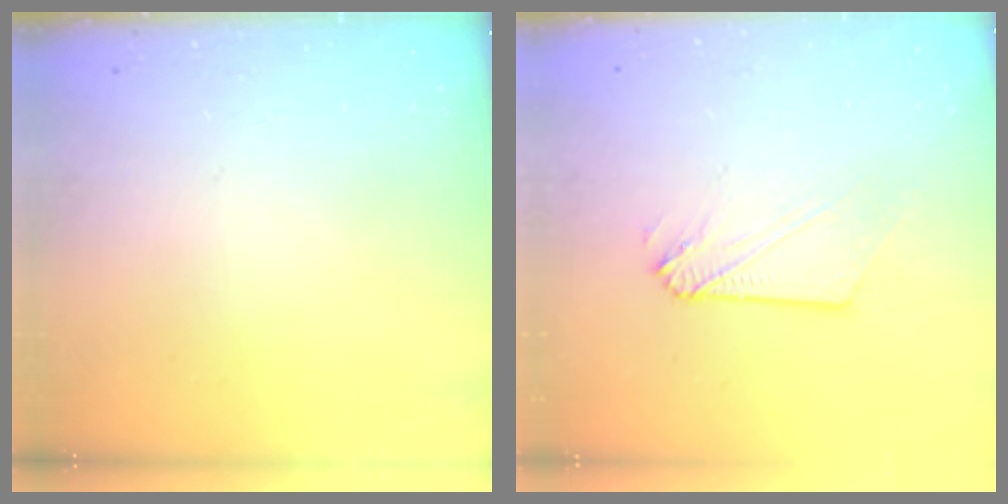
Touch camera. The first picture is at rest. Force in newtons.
{"total": 4.4, "press": 4.4, "slide": 0.5}